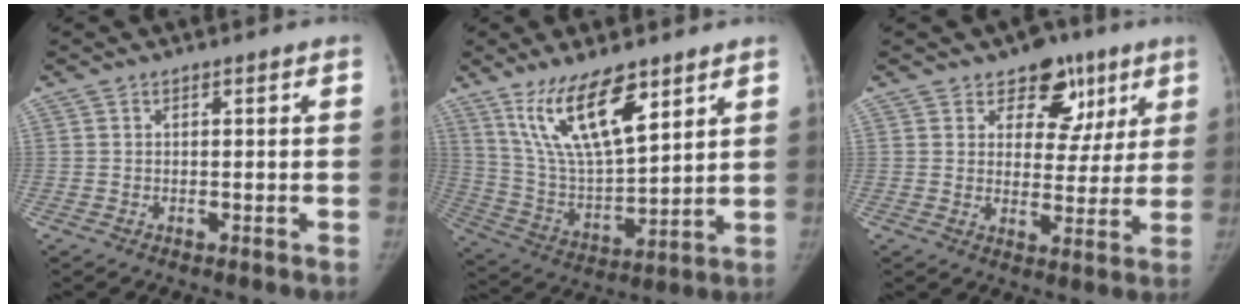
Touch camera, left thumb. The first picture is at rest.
{"total": 15.8, "force": [9.5, 5.1, 11.4], "torque": [-0.192, -0.049, 0.195]}
{"total": 10.2, "force": [5.7, 7.2, 4.3], "torque": [-0.003, -0.018, 0.078]}